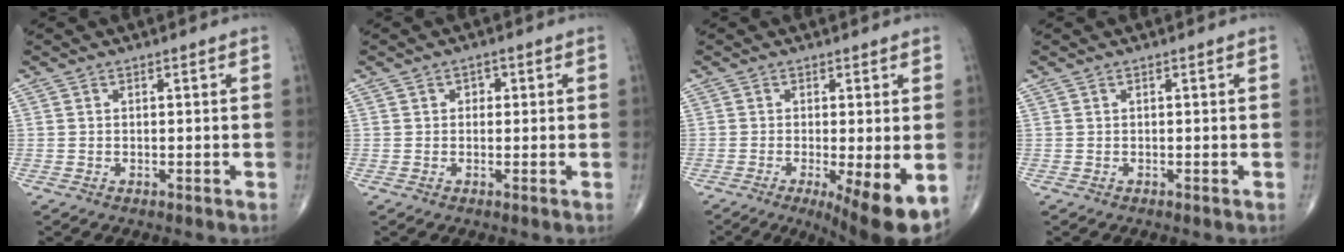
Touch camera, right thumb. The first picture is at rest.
{"total": 1.6, "force": [0.3, 1.3, 0.8], "torque": [0.004, 0.003, -0.001]}
{"total": 10.5, "force": [-3.5, 2.4, 9.6], "torque": [-0.137, -0.023, -0.049]}
{"total": 0.0}